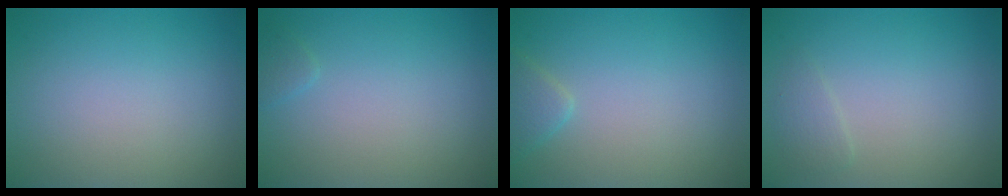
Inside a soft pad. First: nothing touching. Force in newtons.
{"total": 0.7, "press": 0.7, "slide": 0.0}
{"total": 1.5, "press": 1.5, "slide": 0.2}
{"total": 1.1, "press": 1.1, "slide": 0.0}